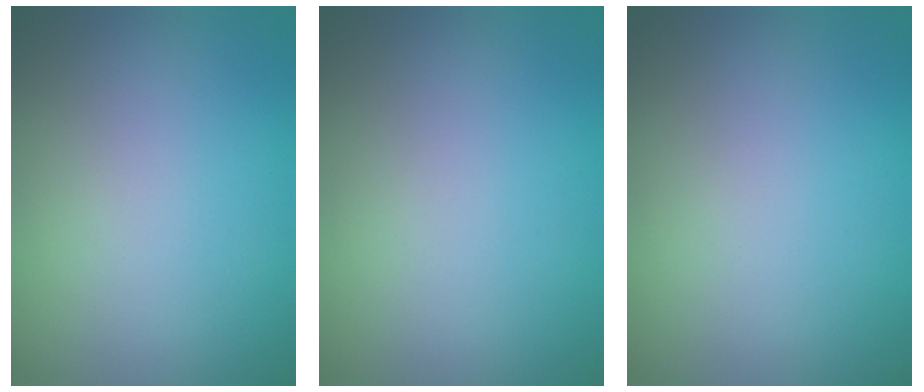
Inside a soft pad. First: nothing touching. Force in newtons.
{"total": 0.0}
{"total": 0.0}